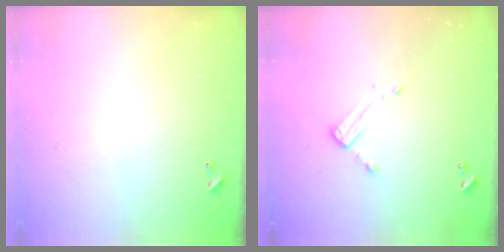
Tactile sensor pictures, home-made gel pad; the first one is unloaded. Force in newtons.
{"total": 3.9, "press": 3.9, "slide": 0.2}